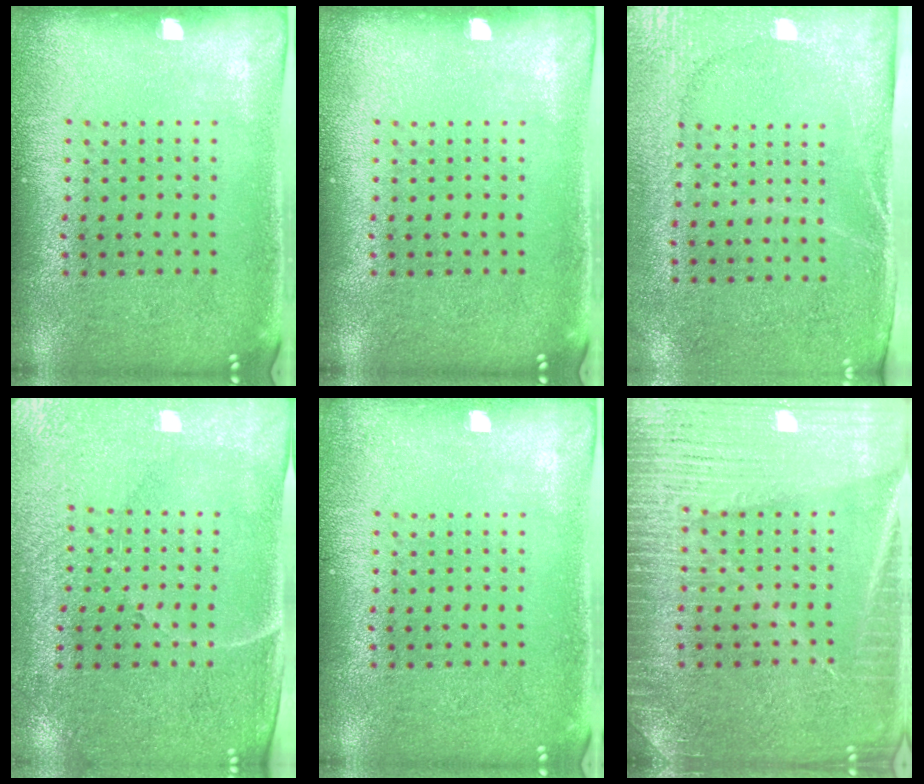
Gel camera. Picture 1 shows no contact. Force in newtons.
{"total": 0.0}
{"total": 2.7, "press": 2.3, "slide": 1.4}
{"total": 3.5, "press": 3.3, "slide": 1.0}
{"total": 0.7, "press": 0.7, "slide": 0.0}
{"total": 3.7, "press": 3.6, "slide": 0.4}